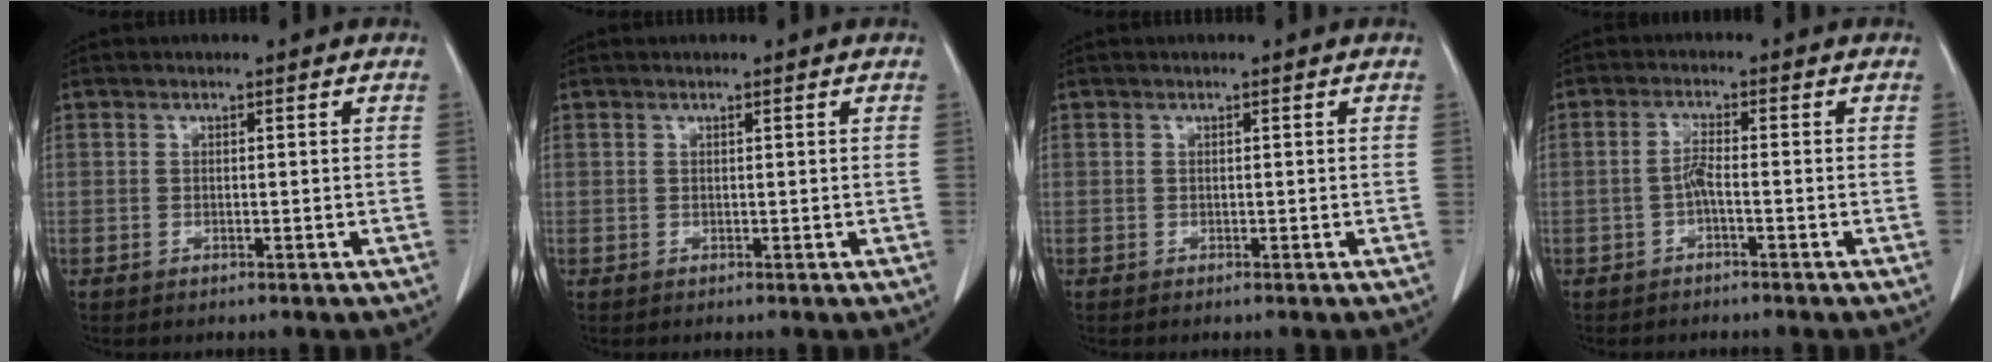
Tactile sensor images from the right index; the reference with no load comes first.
{"total": 0.0}
{"total": 0.0}
{"total": 2.3, "force": [-0.9, 0.1, 2.1], "torque": [-0.041, 0.002, -0.021]}